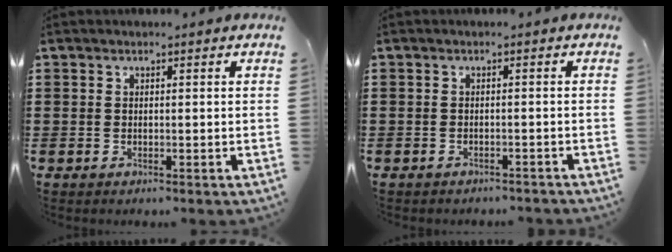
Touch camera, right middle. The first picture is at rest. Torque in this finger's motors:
{"motor_torque": [1.07, -1.07, 0.39, 0.13]}